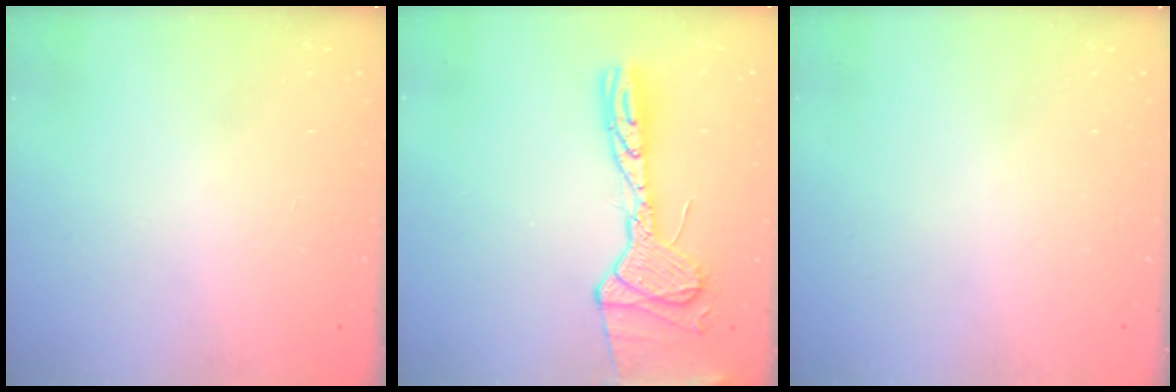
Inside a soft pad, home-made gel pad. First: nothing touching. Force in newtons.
{"total": 16.8, "press": 16.1, "slide": 4.6}
{"total": 0.0}